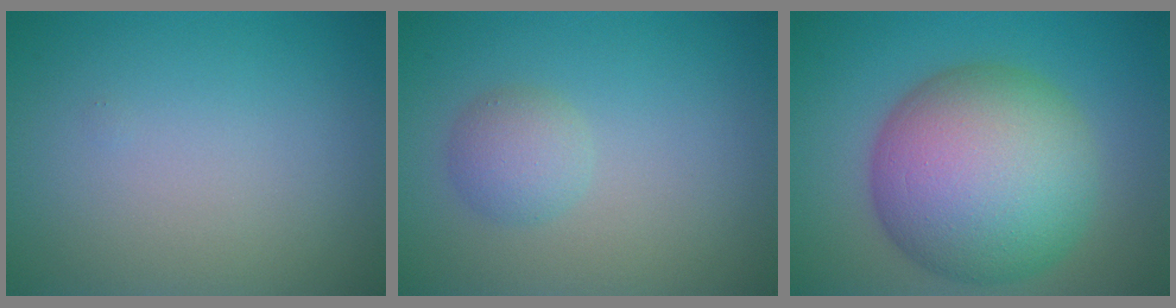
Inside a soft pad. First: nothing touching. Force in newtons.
{"total": 2.2, "press": 2.2, "slide": 0.2}
{"total": 13.3, "press": 13.3, "slide": 0.4}